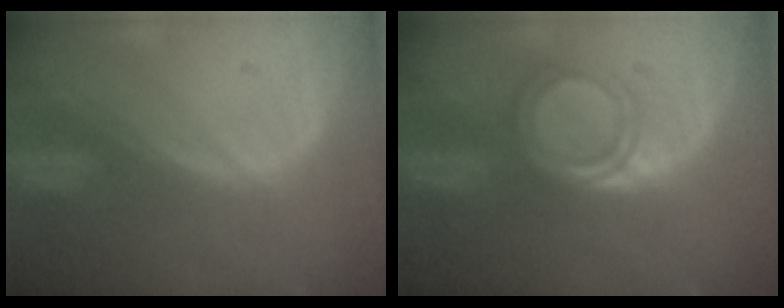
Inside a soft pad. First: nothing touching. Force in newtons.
{"total": 4.7, "press": 4.6, "slide": 0.9}